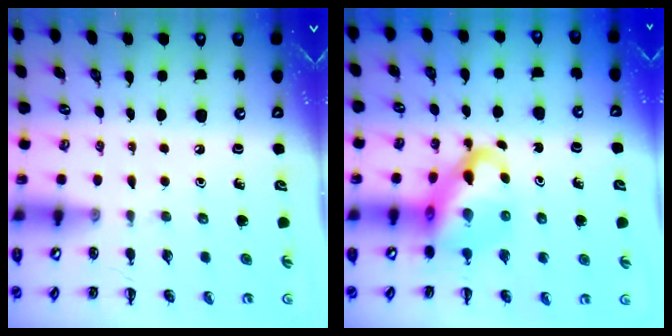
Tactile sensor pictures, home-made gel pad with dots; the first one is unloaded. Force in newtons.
{"total": 10.9, "press": 10.5, "slide": 2.8}